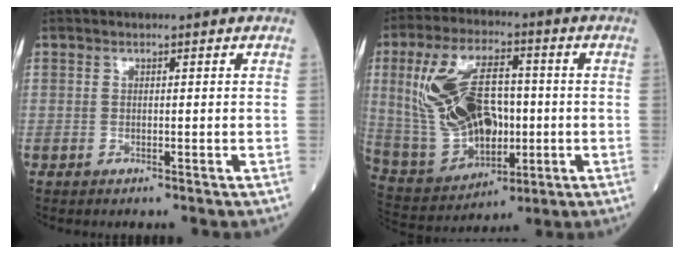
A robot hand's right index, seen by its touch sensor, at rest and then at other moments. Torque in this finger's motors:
{"motor_torque": [1.33, 0.81, 0.43, 0.21]}